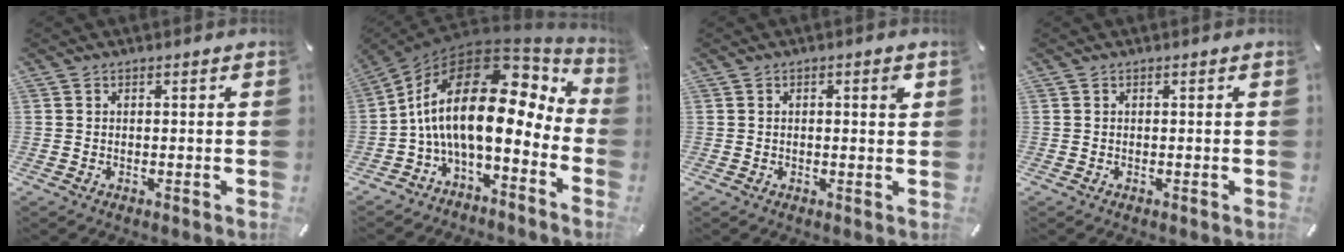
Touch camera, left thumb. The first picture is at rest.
{"total": 20.9, "force": [1.7, 9.6, 18.5], "torque": [-0.376, -0.035, 0.028]}
{"total": 2.1, "force": [0.5, 0.6, 1.9], "torque": [-0.022, -0.003, 0.003]}
{"total": 0.0}